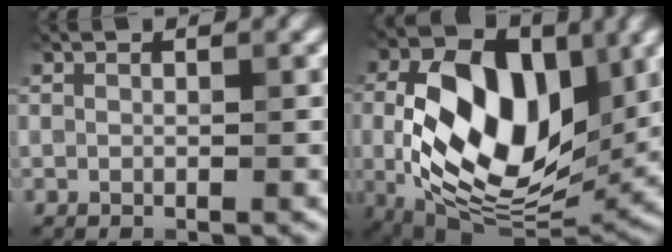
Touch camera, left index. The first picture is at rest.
{"total": 13.9, "force": [1.0, 8.3, 11.2], "torque": [-0.195, -0.005, 0.007]}